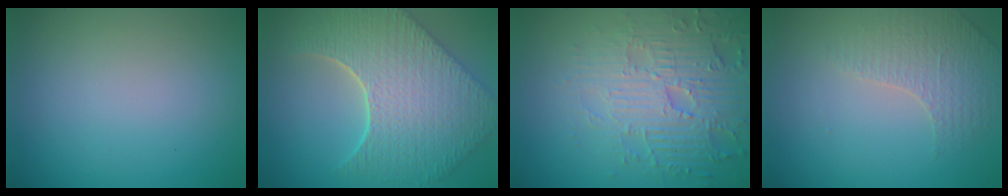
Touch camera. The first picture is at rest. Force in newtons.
{"total": 9.9, "press": 7.1, "slide": 6.8}
{"total": 5.6, "press": 5.1, "slide": 2.2}
{"total": 1.8, "press": 1.6, "slide": 0.8}